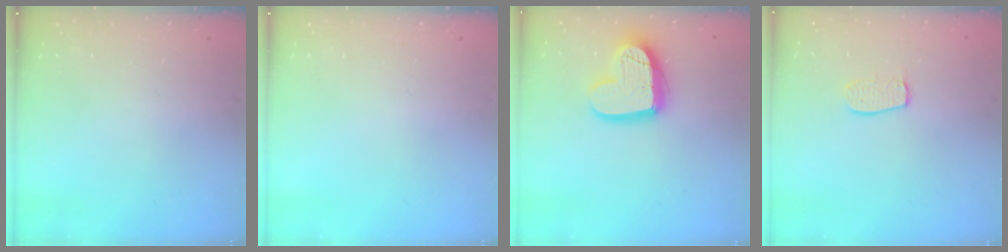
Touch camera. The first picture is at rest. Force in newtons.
{"total": 0.0}
{"total": 15.5, "press": 15.4, "slide": 1.1}
{"total": 7.1, "press": 7.1, "slide": 0.3}